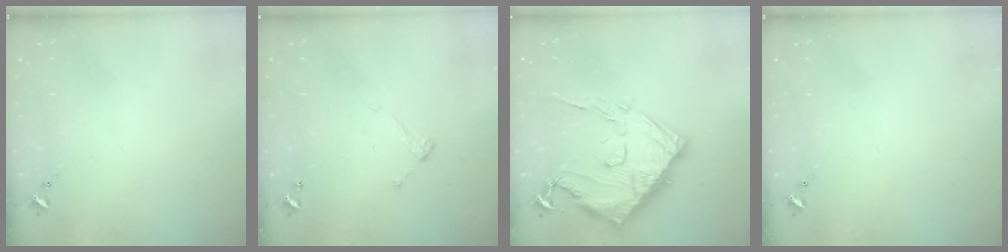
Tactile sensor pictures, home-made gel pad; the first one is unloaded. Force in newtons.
{"total": 5.3, "press": 5.3, "slide": 0.4}
{"total": 18.7, "press": 18.6, "slide": 1.2}
{"total": 0.0}